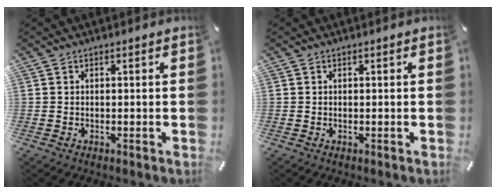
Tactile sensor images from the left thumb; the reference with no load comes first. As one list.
[{"total": 0.0}]